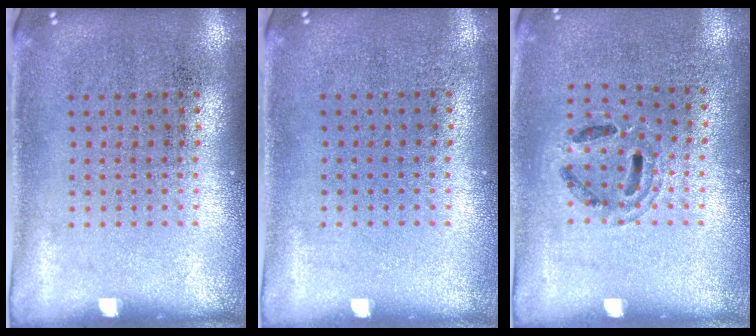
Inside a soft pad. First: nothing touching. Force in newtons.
{"total": 0.0}
{"total": 0.9, "press": 0.9, "slide": 0.1}